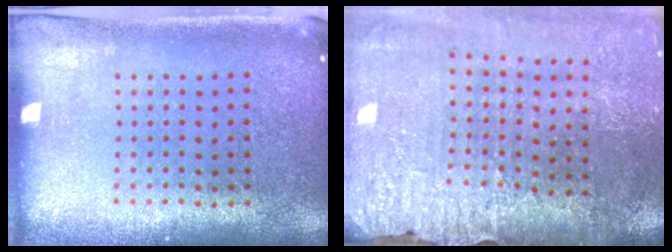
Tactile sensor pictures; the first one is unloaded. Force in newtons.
{"total": 3.7, "press": 3.4, "slide": 1.4}